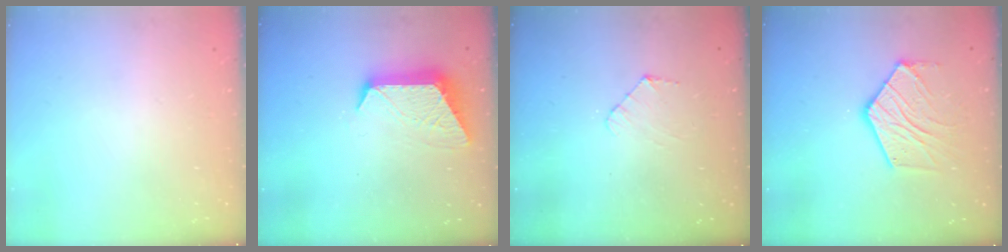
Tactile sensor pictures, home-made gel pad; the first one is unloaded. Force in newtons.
{"total": 10.7, "press": 10.7, "slide": 0.7}
{"total": 3.6, "press": 3.6, "slide": 0.3}
{"total": 12.6, "press": 12.5, "slide": 0.9}